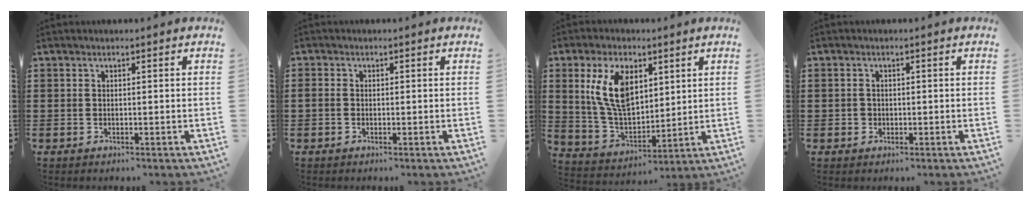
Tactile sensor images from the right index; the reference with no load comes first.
{"total": 0.6, "force": [-0.4, 0.4, 0.2], "torque": [-0.006, 0.000, -0.009]}
{"total": 10.8, "force": [3.7, 6.0, 8.2], "torque": [-0.193, 0.009, 0.066]}
{"total": 1.3, "force": [-0.3, 1.2, 0.3], "torque": [-0.008, 0.004, -0.007]}